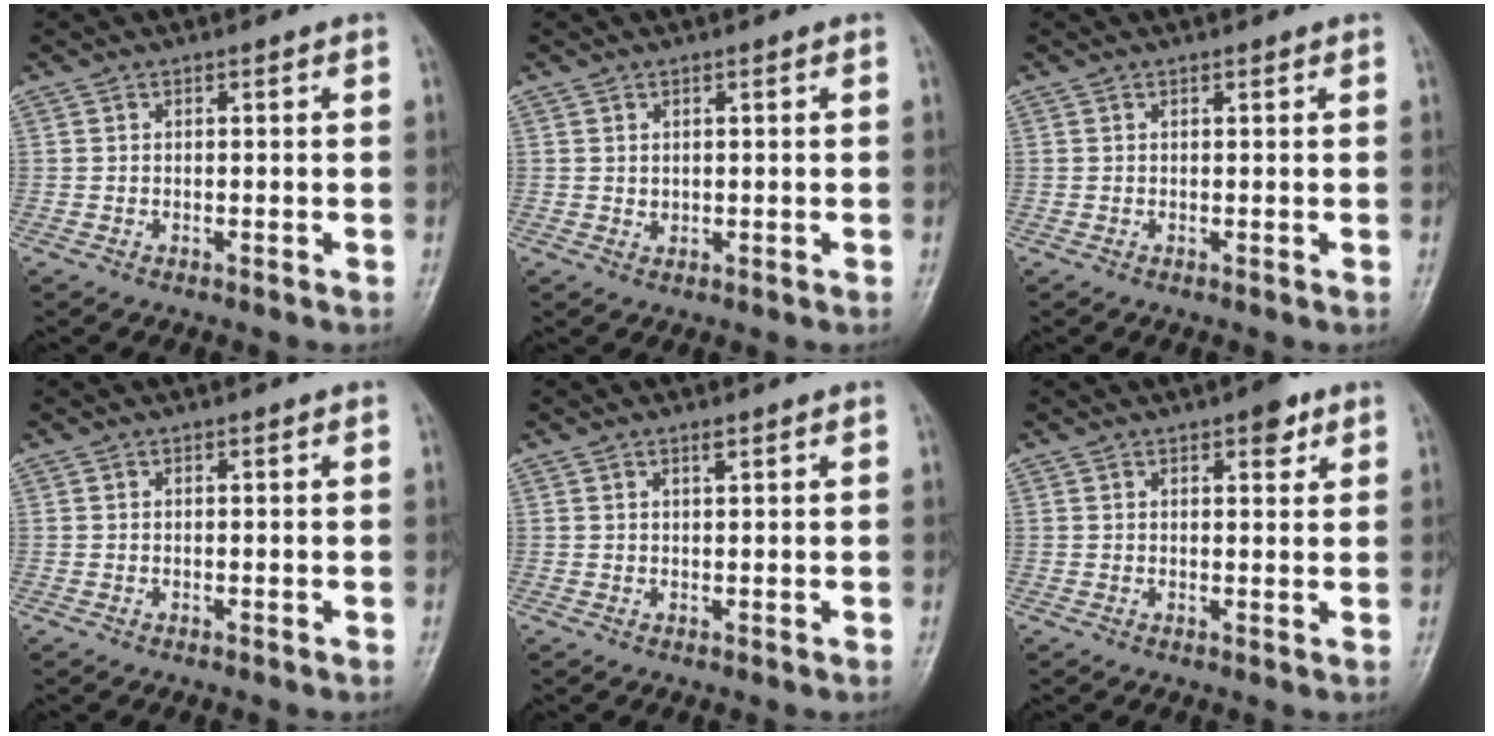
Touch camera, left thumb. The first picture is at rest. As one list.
[{"total": 1.4, "force": [0.7, 0.8, 0.8], "torque": [-0.009, -0.006, 0.015]}, {"total": 0.7, "force": [0.5, 0.2, 0.4], "torque": [-0.007, -0.002, 0.006]}, {"total": 0.0}, {"total": 1.3, "force": [0.9, 0.3, 0.9], "torque": [-0.013, -0.004, 0.016]}, {"total": 4.0, "force": [2.3, 1.7, 2.8], "torque": [-0.025, -0.009, 0.029]}]